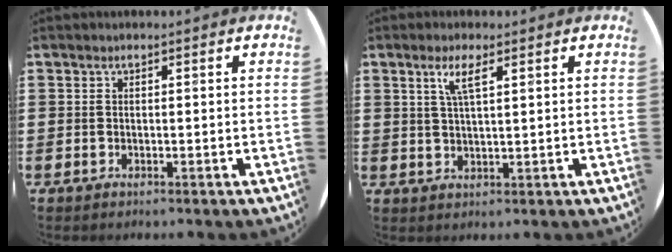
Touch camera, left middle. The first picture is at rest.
{"total": 3.7, "force": [2.1, 0.7, 3.0], "torque": [-0.056, 0.003, 0.033]}